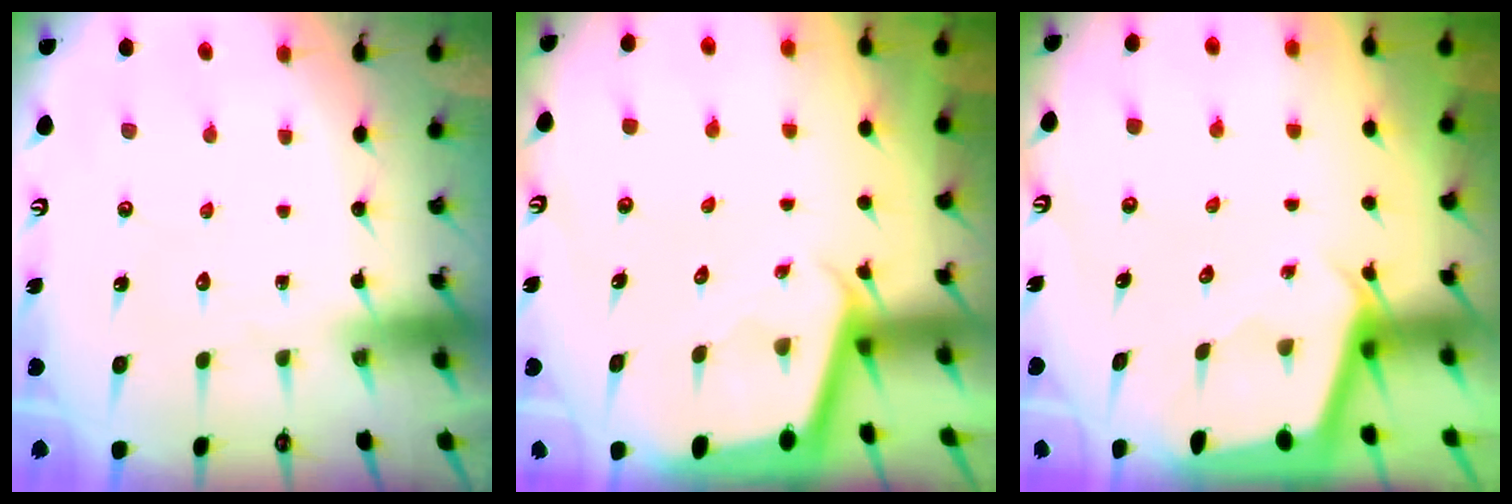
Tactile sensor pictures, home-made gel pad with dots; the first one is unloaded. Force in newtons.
{"total": 1.9, "press": 1.9, "slide": 0.1}
{"total": 1.9, "press": 1.9, "slide": 0.3}